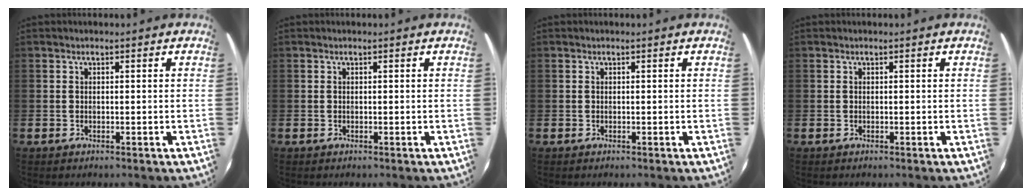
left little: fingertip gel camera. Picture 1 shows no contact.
{"total": 0.0}
{"total": 0.0}
{"total": 0.0}